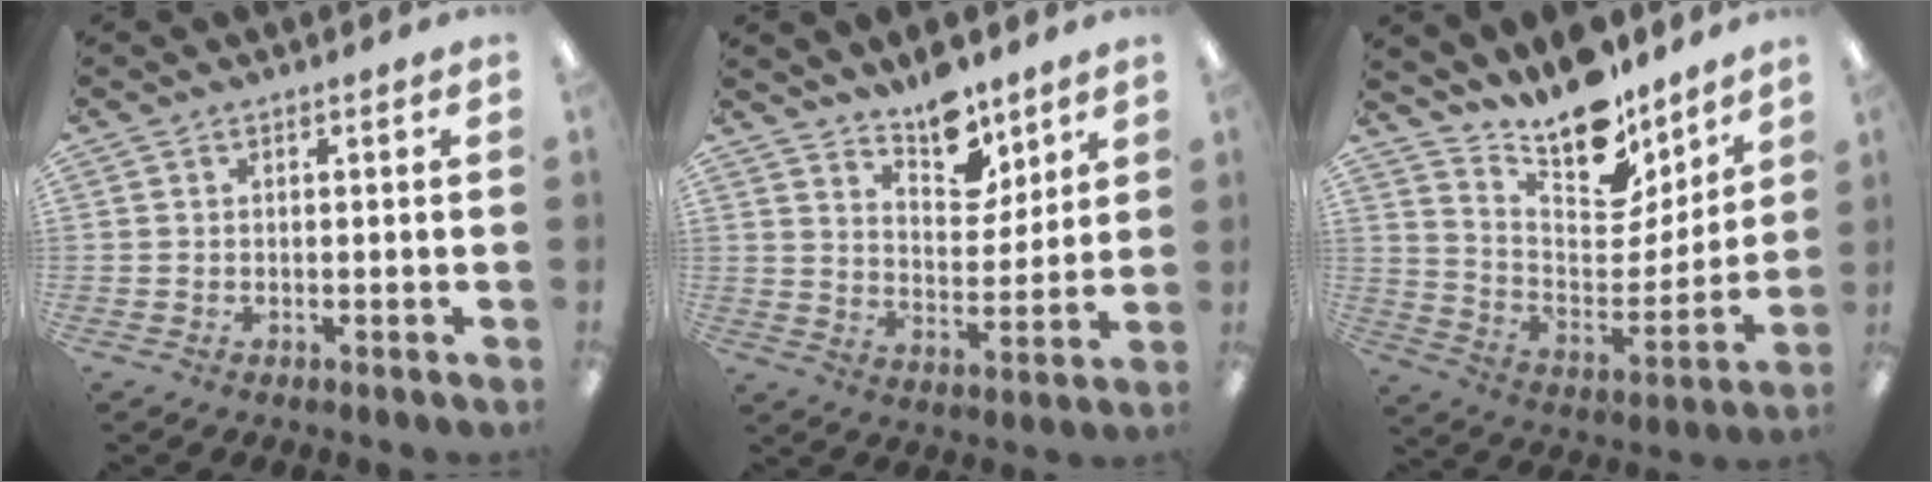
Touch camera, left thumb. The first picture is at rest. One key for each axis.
{"total": 11.5, "fx": 9.2, "fy": 5.3, "fz": 4.4, "tx": -0.053, "ty": -0.063, "tz": 0.166}
{"total": 15.4, "fx": 13.9, "fy": 4.9, "fz": 4.7, "tx": -0.084, "ty": -0.125, "tz": 0.243}